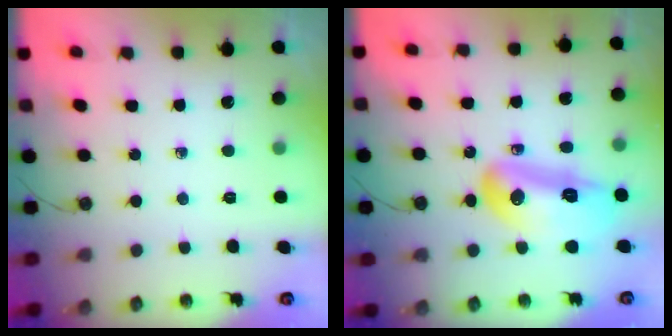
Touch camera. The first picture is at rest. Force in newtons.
{"total": 15.4, "press": 15.3, "slide": 1.9}